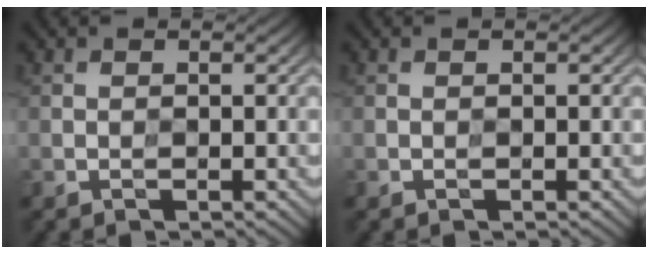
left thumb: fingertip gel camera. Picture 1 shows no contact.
{"total": 1.5, "force": [1.1, -0.7, -0.8], "torque": [0.018, 0.010, 0.009]}